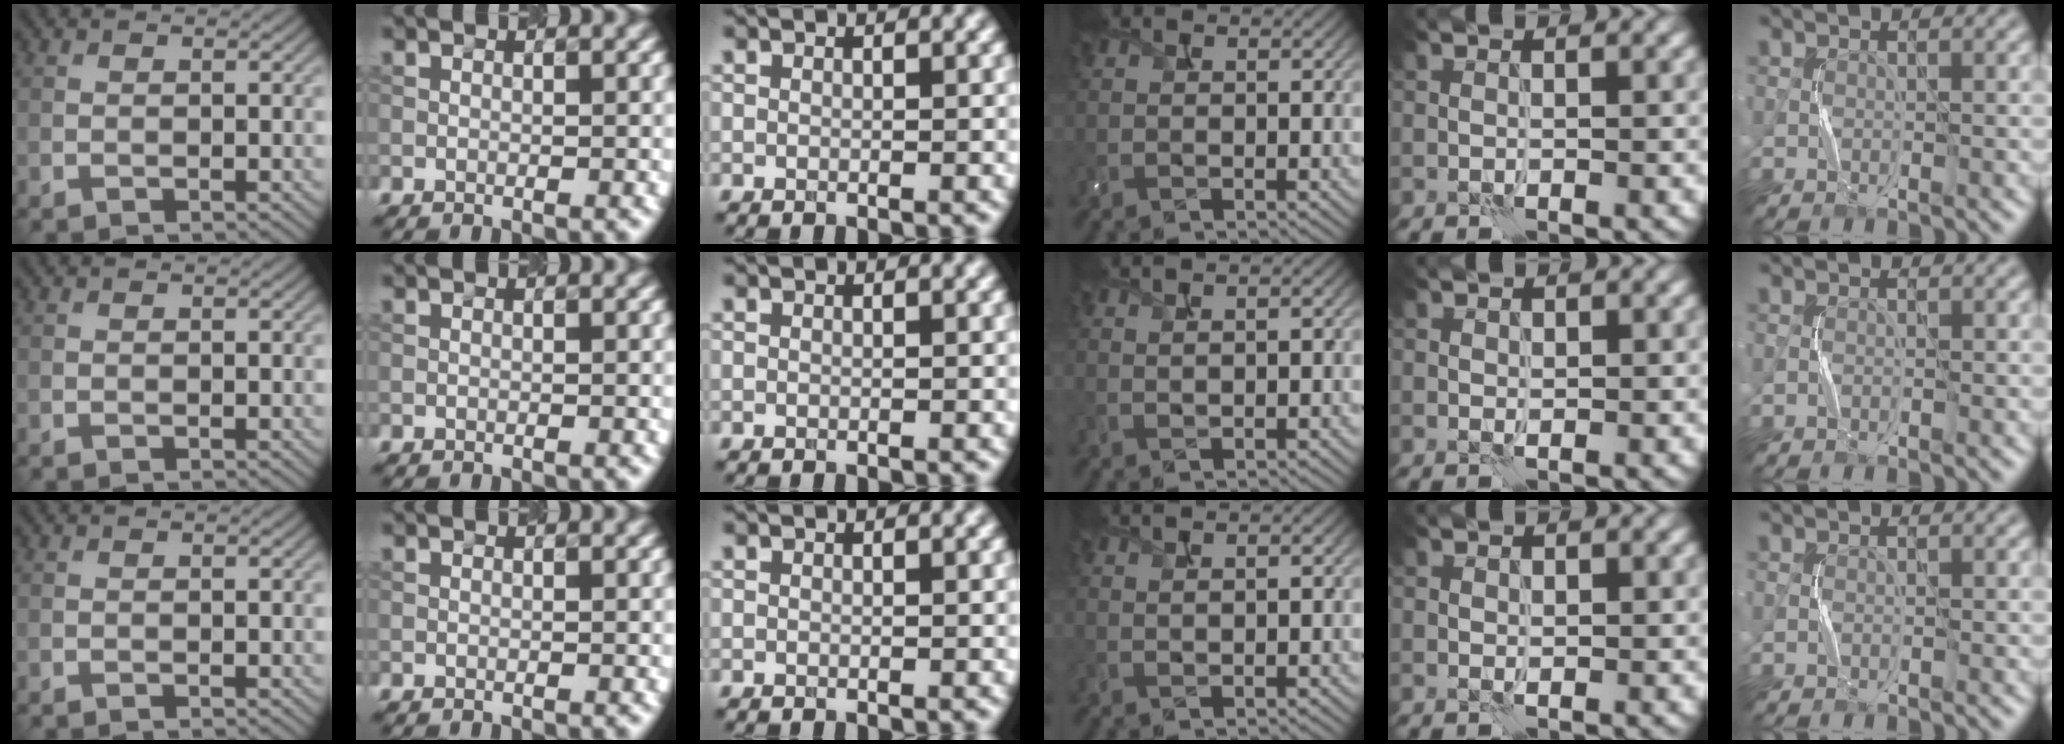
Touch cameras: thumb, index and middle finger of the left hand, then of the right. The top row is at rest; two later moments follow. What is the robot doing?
{"motion": "squeeze", "object": "bubble wrap"}